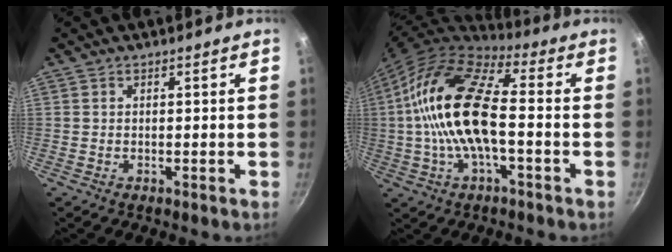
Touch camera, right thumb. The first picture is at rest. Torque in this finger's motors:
{"motor_torque": [-0.30, 1.87, 2.33, -0.43, 0.70]}